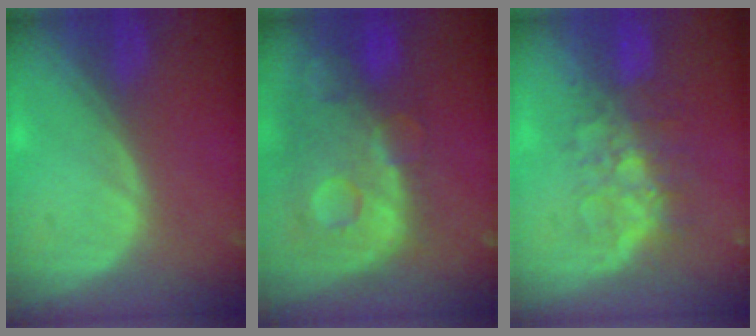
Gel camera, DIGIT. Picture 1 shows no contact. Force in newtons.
{"total": 12.5, "press": 10.3, "slide": 7.0}
{"total": 8.1, "press": 7.1, "slide": 3.8}